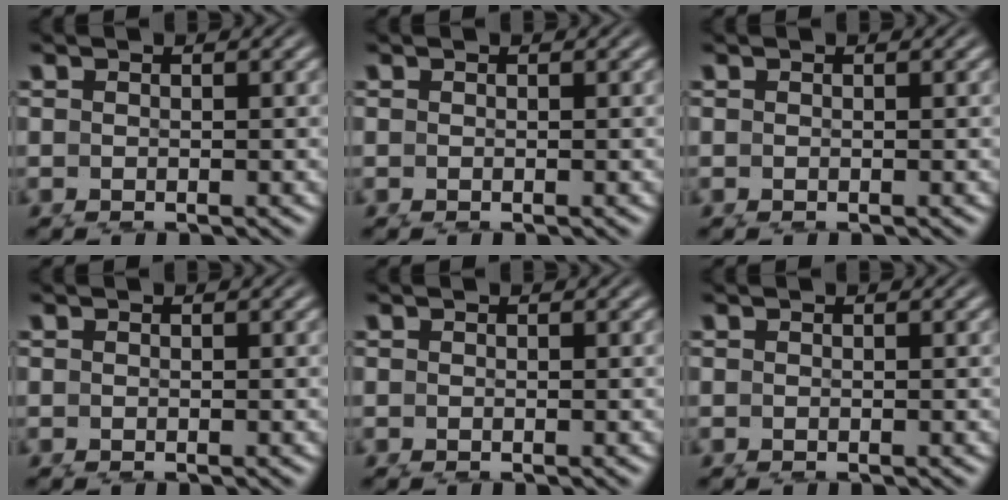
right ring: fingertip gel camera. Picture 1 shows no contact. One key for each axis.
{"total": 0.0}
{"total": 0.0}
{"total": 0.0}
{"total": 0.0}
{"total": 0.0}